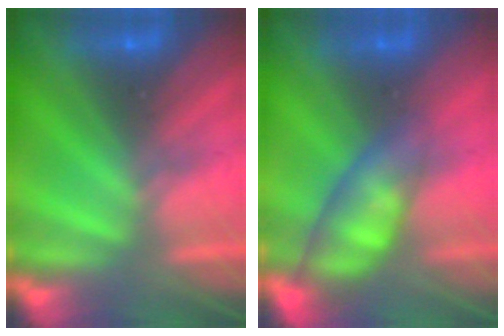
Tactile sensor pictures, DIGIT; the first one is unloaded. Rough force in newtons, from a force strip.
{"total": 4.6}